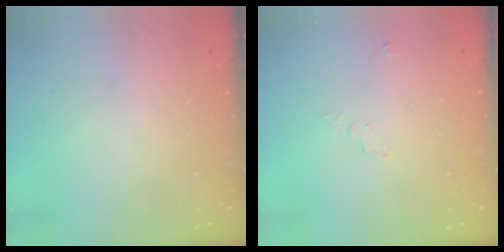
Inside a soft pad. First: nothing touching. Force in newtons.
{"total": 3.7, "press": 3.3, "slide": 1.7}